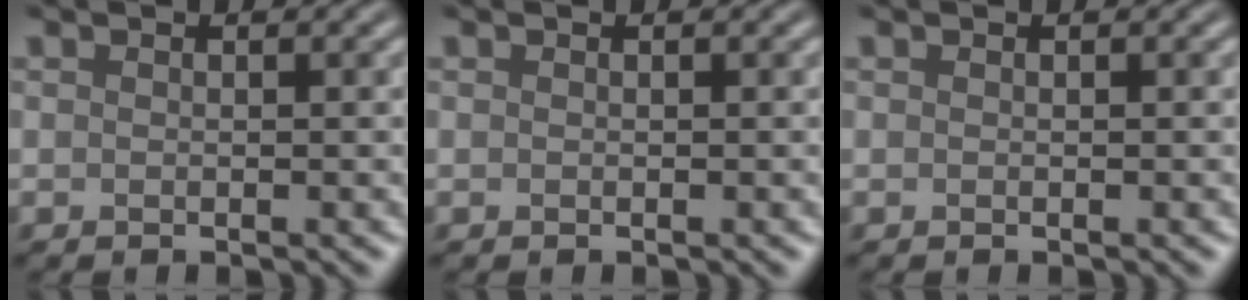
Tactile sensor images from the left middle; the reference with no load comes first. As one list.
[{"total": 0.0}, {"total": 0.0}]